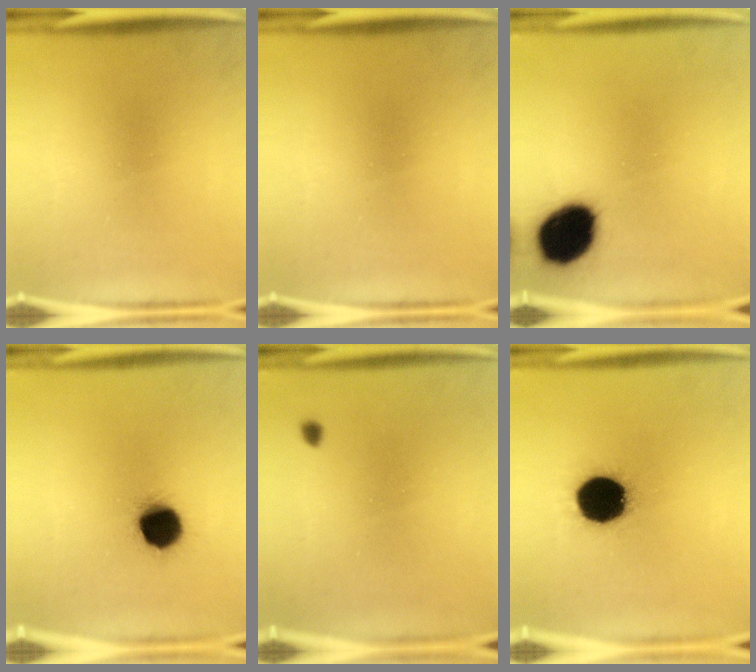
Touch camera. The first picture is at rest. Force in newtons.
{"total": 0.0}
{"total": 16.1}
{"total": 11.5}
{"total": 0.9}
{"total": 20.0}